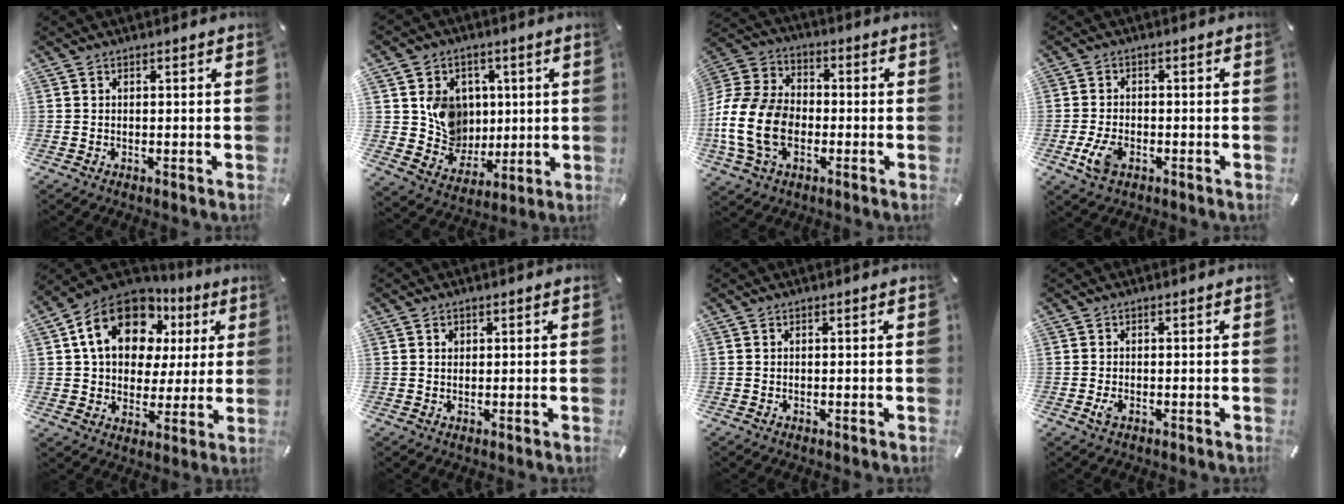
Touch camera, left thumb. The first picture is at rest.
{"total": 12.1, "force": [2.2, 11.3, 3.6], "torque": [-0.055, -0.008, 0.057]}
{"total": 15.8, "force": [-4.4, 11.5, 9.9], "torque": [-0.226, 0.029, -0.080]}
{"total": 5.4, "force": [-2.2, 3.4, 3.6], "torque": [-0.090, 0.000, -0.044]}
{"total": 17.4, "force": [8.2, 12.4, 9.0], "torque": [-0.162, -0.022, 0.152]}
{"total": 1.2, "force": [0.3, 1.0, 0.4], "torque": [-0.001, 0.000, 0.005]}
{"total": 0.0}
{"total": 1.7, "force": [-0.7, 0.9, 1.3], "torque": [-0.037, -0.006, -0.015]}